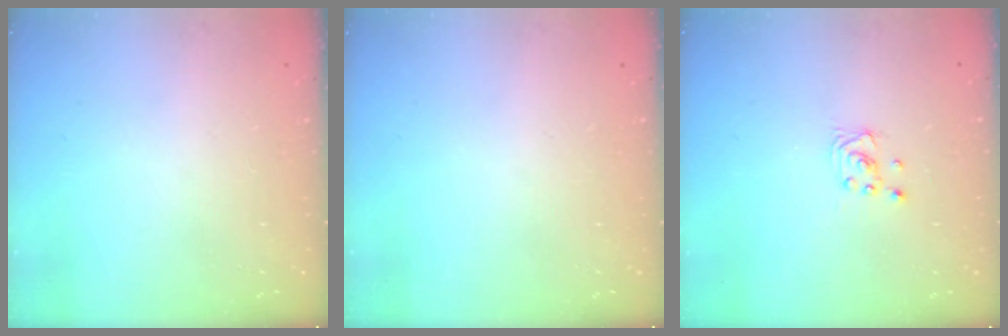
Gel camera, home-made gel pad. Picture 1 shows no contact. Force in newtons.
{"total": 0.0}
{"total": 2.2, "press": 2.2, "slide": 0.1}